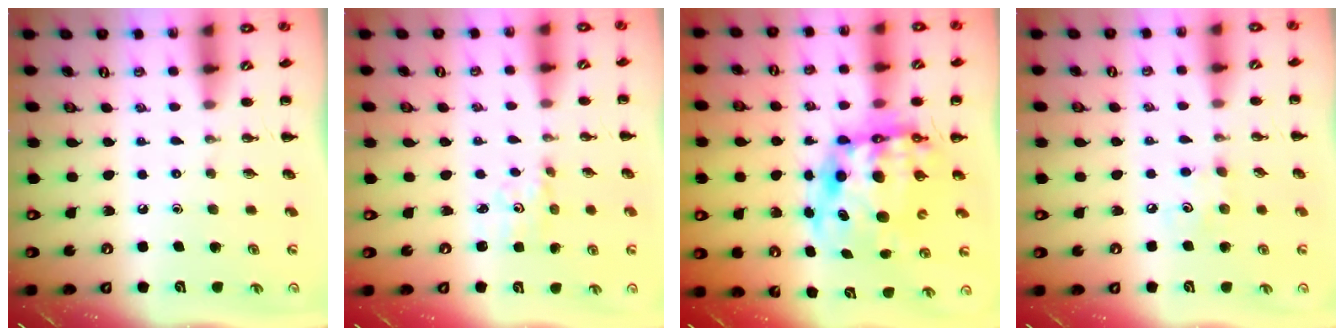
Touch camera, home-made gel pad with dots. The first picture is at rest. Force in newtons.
{"total": 1.8, "press": 1.8, "slide": 0.5}
{"total": 13.4, "press": 13.0, "slide": 3.3}
{"total": 3.8, "press": 3.7, "slide": 0.8}